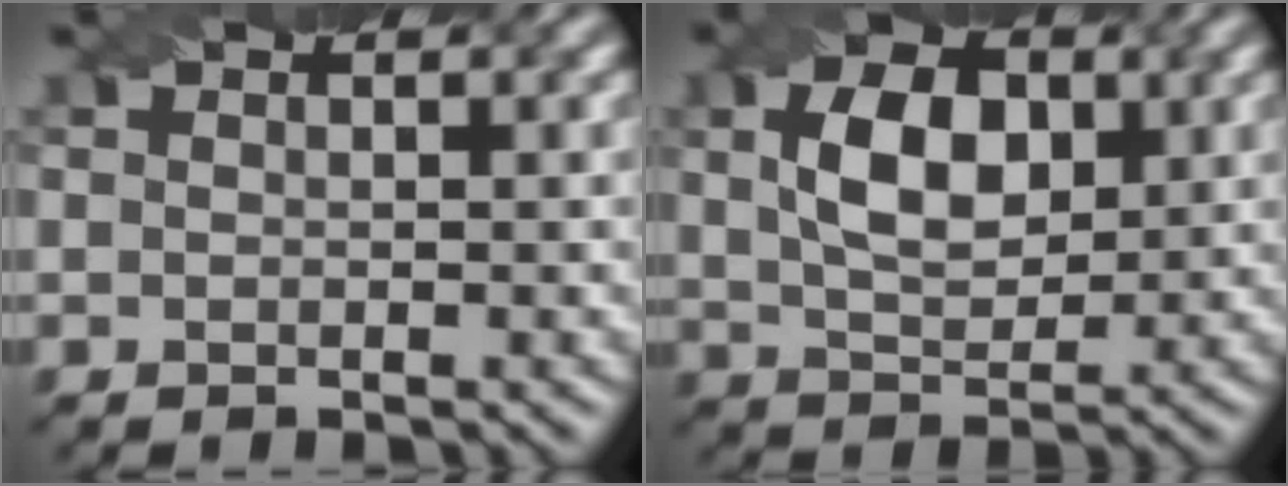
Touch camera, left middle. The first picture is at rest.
{"total": 5.8, "force": [1.4, 3.5, 4.3], "torque": [-0.084, 0.004, 0.024]}